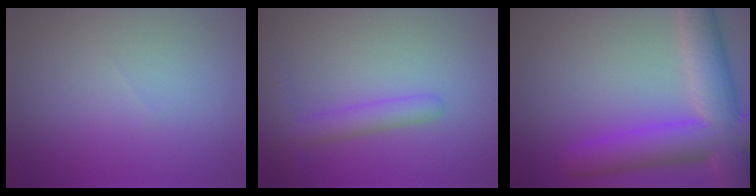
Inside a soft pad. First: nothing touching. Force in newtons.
{"total": 2.9, "press": 2.9, "slide": 0.2}
{"total": 9.6, "press": 9.6, "slide": 0.4}